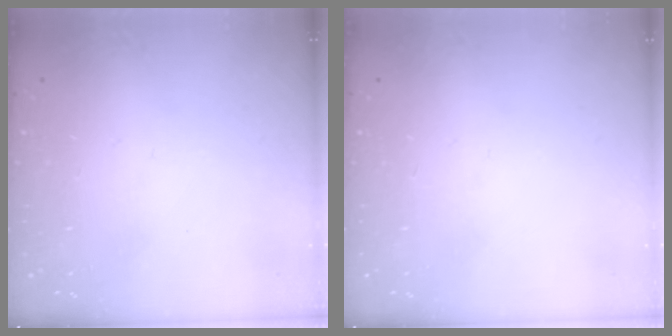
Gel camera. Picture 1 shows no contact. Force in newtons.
{"total": 0.0}